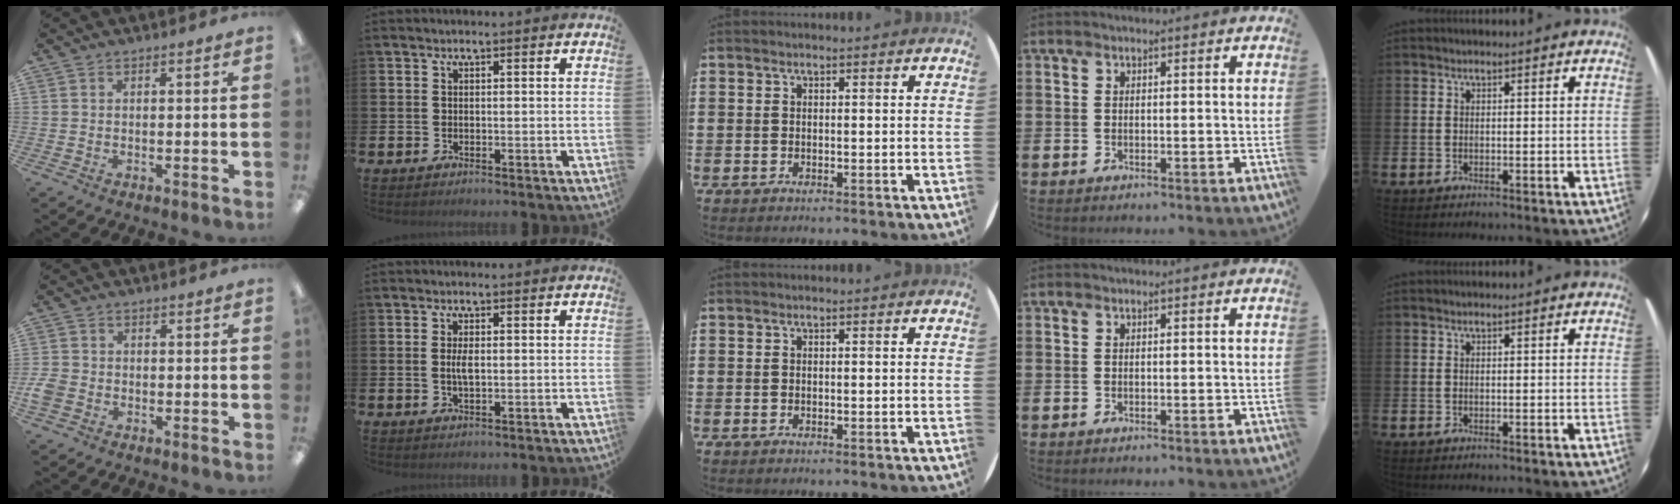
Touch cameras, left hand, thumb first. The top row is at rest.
{"thumb": {"total": 3.4, "force": [-1.1, 2.7, 1.7], "torque": [-0.032, 0.006, -0.020]}, "index": {"total": 2.3, "force": [0.2, 0.8, 2.1], "torque": [-0.037, 0.000, 0.001]}}